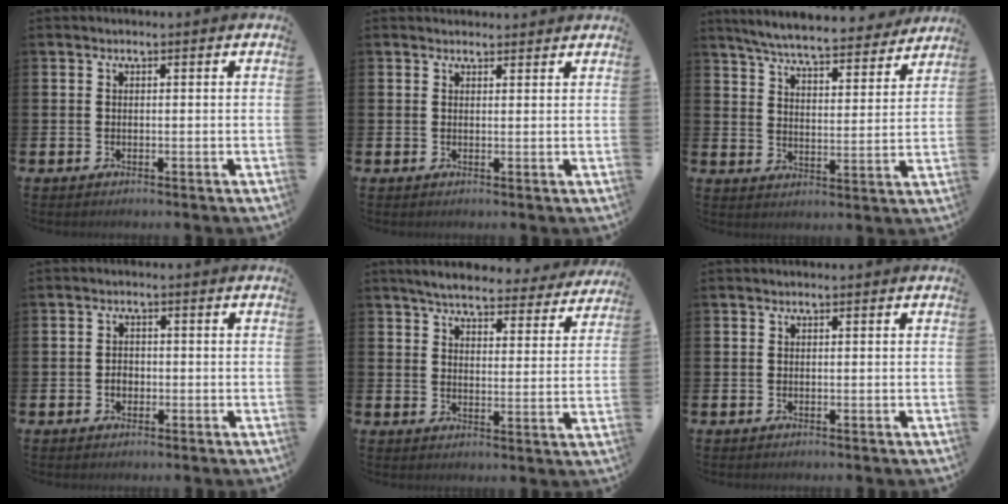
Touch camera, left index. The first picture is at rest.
{"total": 1.5, "force": [1.5, 0.4, -0.1], "torque": [0.007, -0.004, 0.026]}
{"total": 6.7, "force": [6.4, 0.5, 2.0], "torque": [-0.061, -0.045, 0.108]}
{"total": 1.7, "force": [-0.4, 1.4, 0.9], "torque": [-0.009, 0.003, -0.013]}
{"total": 5.6, "force": [5.3, 0.8, 1.5], "torque": [-0.049, -0.031, 0.091]}
{"total": 0.0}